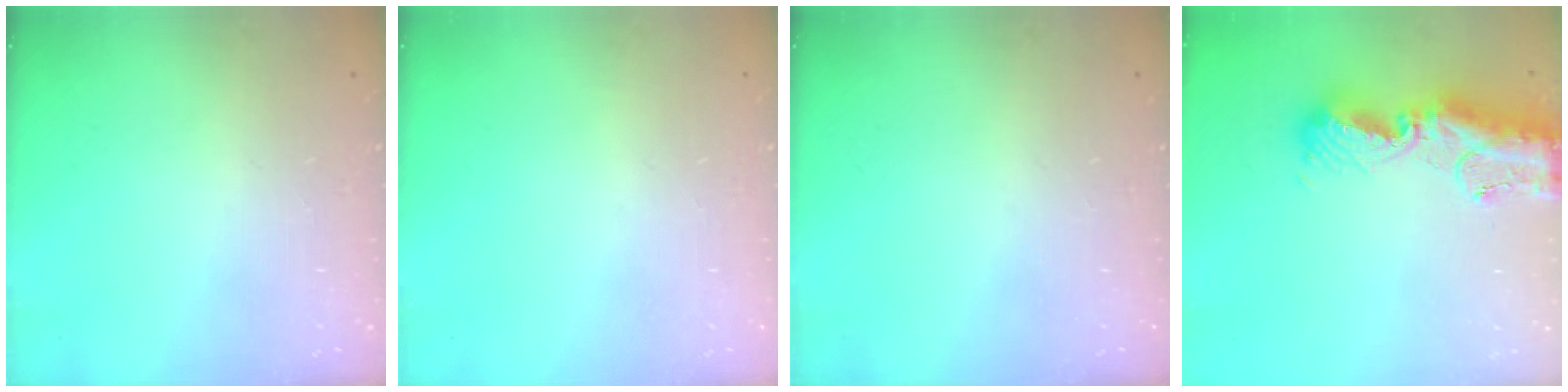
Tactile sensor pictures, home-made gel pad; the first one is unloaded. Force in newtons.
{"total": 0.0}
{"total": 0.0}
{"total": 15.0, "press": 14.9, "slide": 1.7}